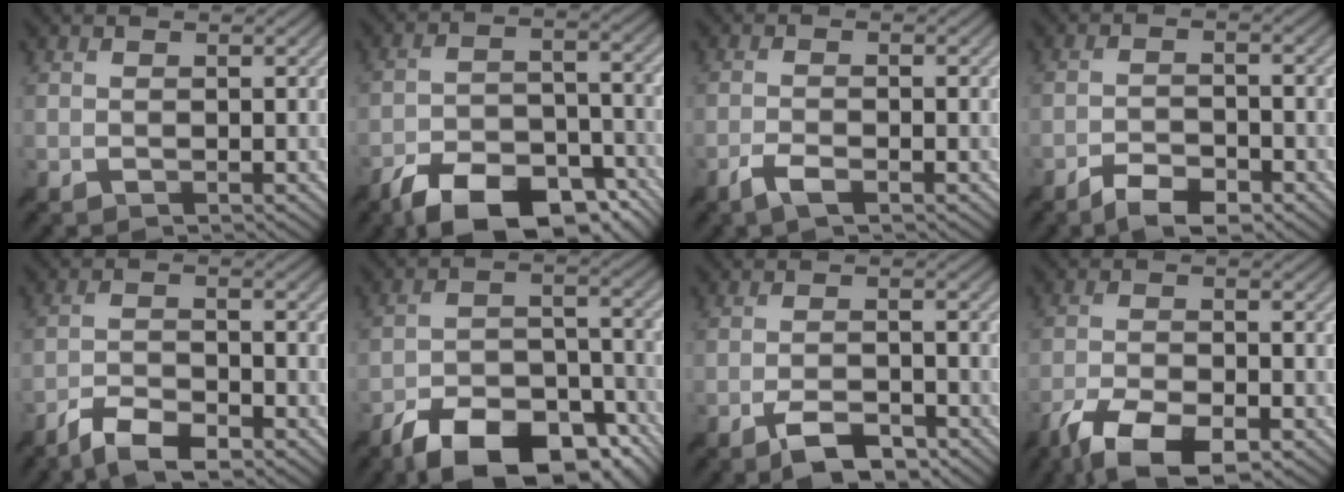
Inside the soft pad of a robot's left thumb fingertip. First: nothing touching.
{"total": 13.2, "force": [-9.5, 5.2, 7.5], "torque": [-0.141, -0.003, -0.166]}
{"total": 2.5, "force": [-1.5, 0.5, 1.9], "torque": [-0.044, 0.003, -0.038]}
{"total": 5.1, "force": [-3.6, 1.3, 3.3], "torque": [-0.068, 0.002, -0.067]}
{"total": 6.2, "force": [-4.5, 1.6, 3.9], "torque": [-0.080, -0.001, -0.088]}
{"total": 14.5, "force": [-10.5, 5.9, 8.1], "torque": [-0.151, -0.002, -0.173]}
{"total": 5.3, "force": [-3.4, 1.6, 3.7], "torque": [-0.074, 0.005, -0.064]}
{"total": 9.9, "force": [-6.6, 3.1, 6.7], "torque": [-0.135, -0.011, -0.123]}